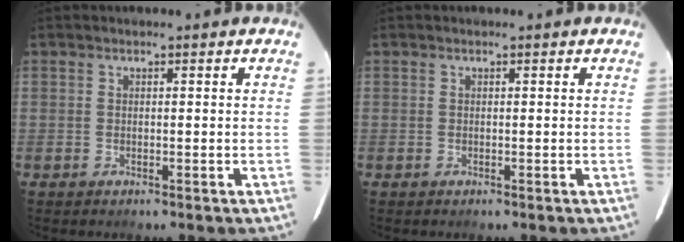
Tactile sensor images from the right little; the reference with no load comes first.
{"total": 0.0}